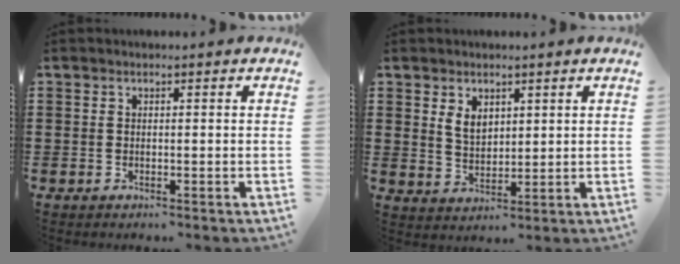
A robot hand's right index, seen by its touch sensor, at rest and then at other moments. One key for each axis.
{"total": 3.6, "fx": 1.8, "fy": 2.4, "fz": 2.1, "tx": -0.041, "ty": 0.004, "tz": 0.031}